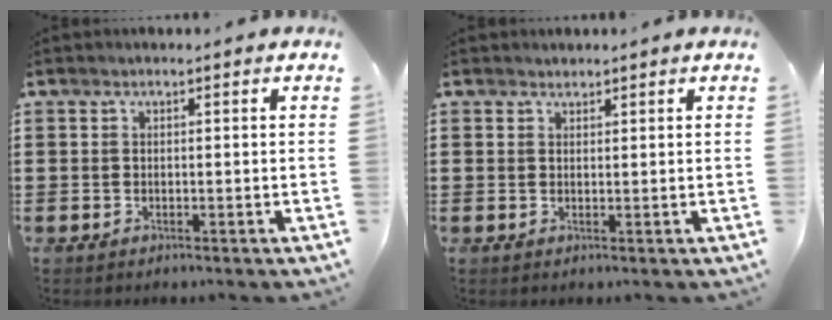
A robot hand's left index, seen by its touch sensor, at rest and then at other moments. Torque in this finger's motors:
{"motor_torque": [0.25, -0.36, -0.08, 0.00]}